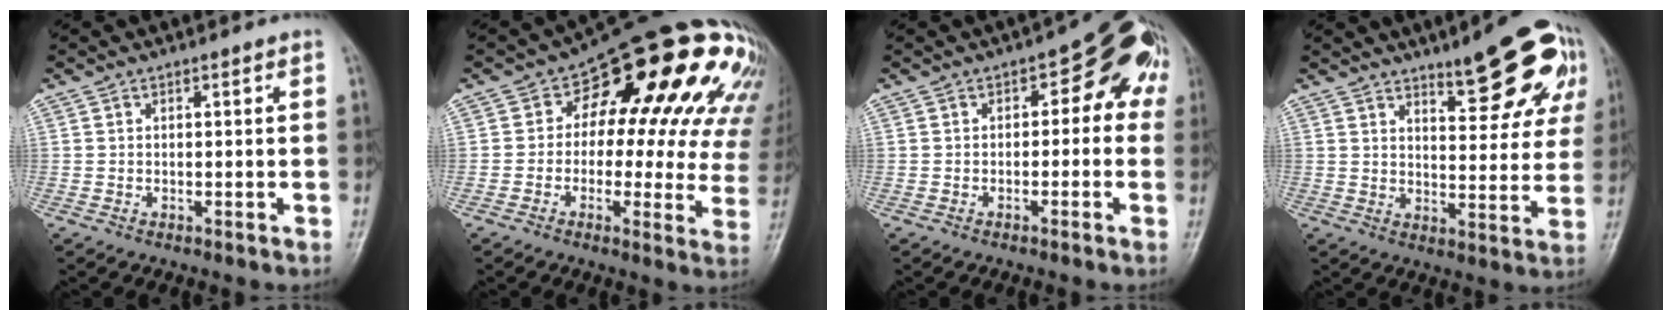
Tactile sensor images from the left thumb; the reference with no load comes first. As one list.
[{"total": 25.4, "force": [9.4, 12.8, 19.8], "torque": [-0.207, 0.018, 0.119]}, {"total": 8.4, "force": [0.8, 5.1, 6.6], "torque": [-0.035, 0.032, -0.004]}, {"total": 14.8, "force": [8.4, 4.9, 11.1], "torque": [-0.105, -0.029, 0.114]}]